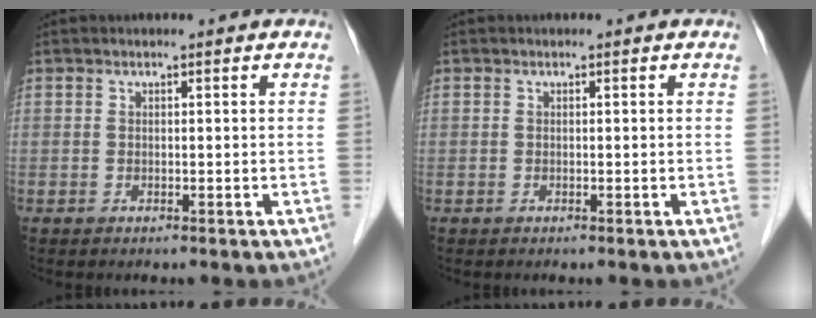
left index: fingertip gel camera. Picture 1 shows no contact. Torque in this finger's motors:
{"motor_torque": [0.00, 0.00, 0.00, 0.00]}